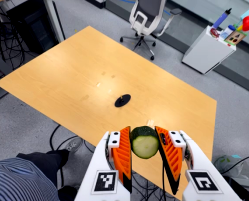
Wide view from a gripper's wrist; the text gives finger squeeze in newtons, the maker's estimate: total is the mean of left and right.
{"total": 10.0, "left": 9.1, "right": 10.8}